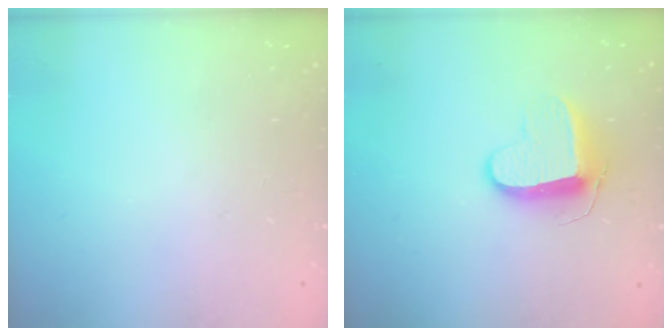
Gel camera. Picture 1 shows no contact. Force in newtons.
{"total": 9.2, "press": 9.2, "slide": 0.3}